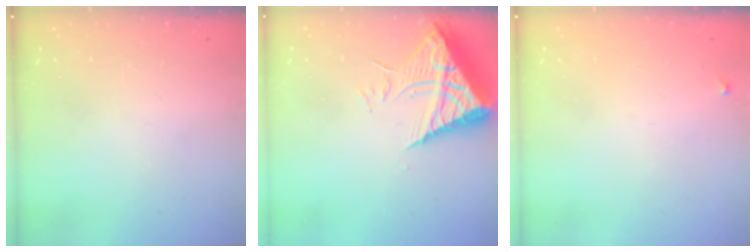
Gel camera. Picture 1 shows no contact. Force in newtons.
{"total": 9.7, "press": 9.6, "slide": 0.8}
{"total": 4.2, "press": 4.1, "slide": 0.7}